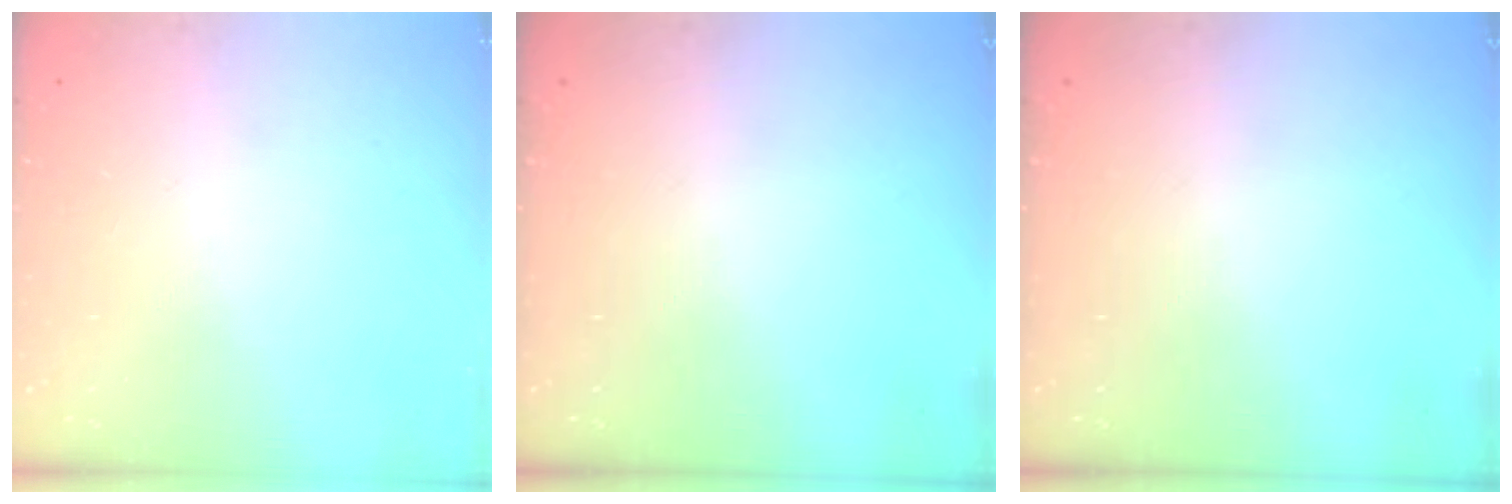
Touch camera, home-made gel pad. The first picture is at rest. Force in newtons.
{"total": 0.0}
{"total": 0.0}